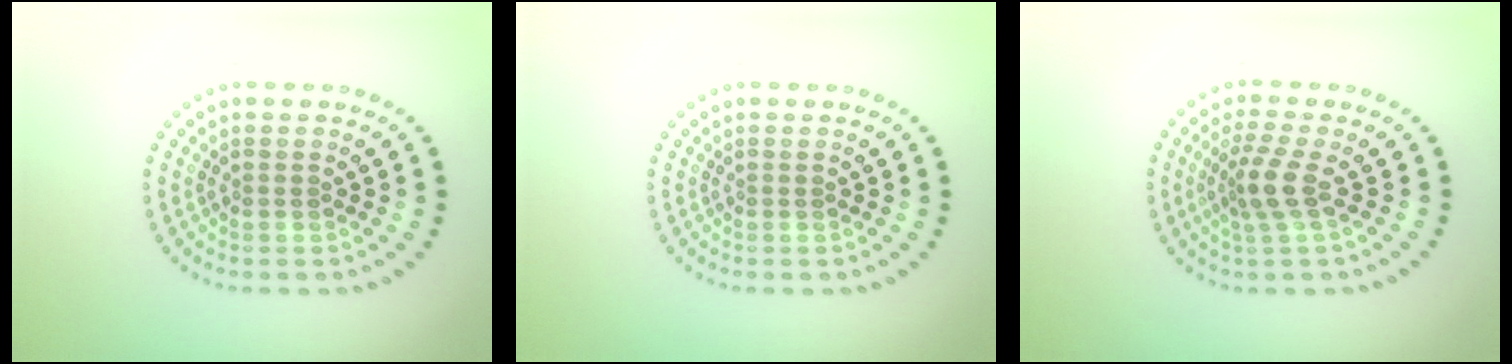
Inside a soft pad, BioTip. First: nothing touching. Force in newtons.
{"total": 0.0}
{"total": 3.0, "press": 2.1, "slide": 2.1}